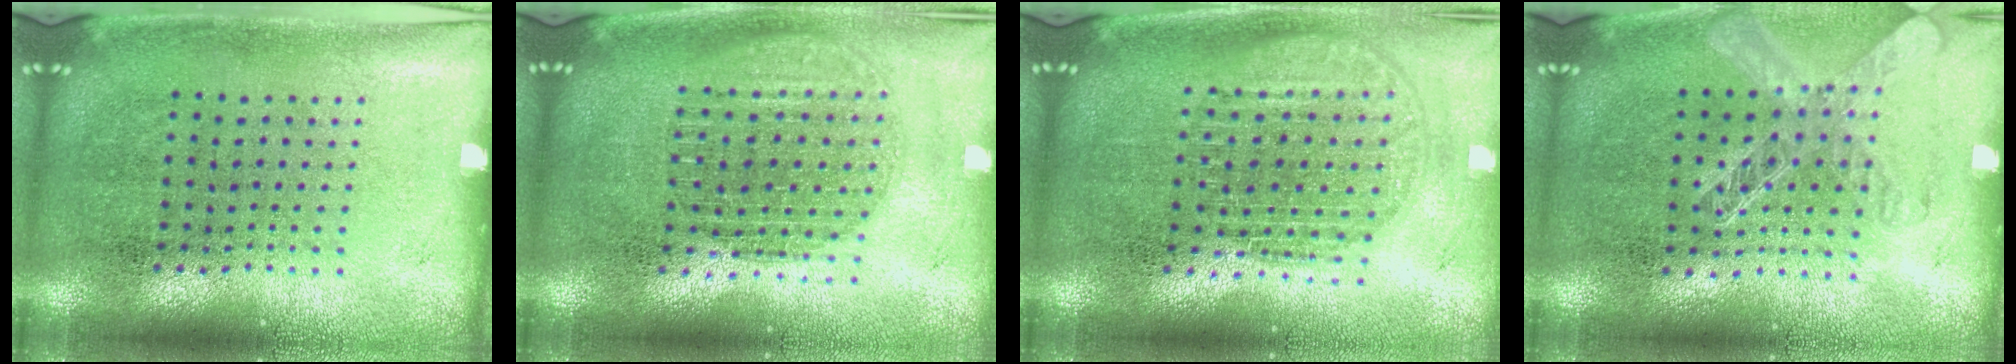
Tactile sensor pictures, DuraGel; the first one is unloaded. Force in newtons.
{"total": 1.7, "press": 1.5, "slide": 0.9}
{"total": 1.8, "press": 1.6, "slide": 0.9}
{"total": 1.3, "press": 1.2, "slide": 0.5}